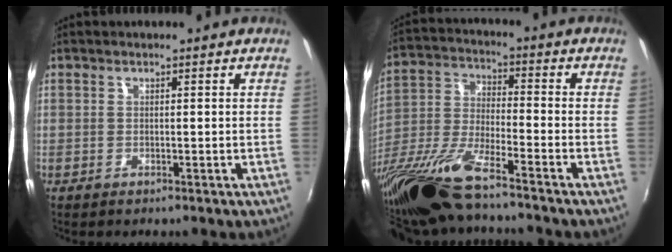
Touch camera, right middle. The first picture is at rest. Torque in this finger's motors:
{"motor_torque": [1.02, -1.12, 0.35, 0.21]}